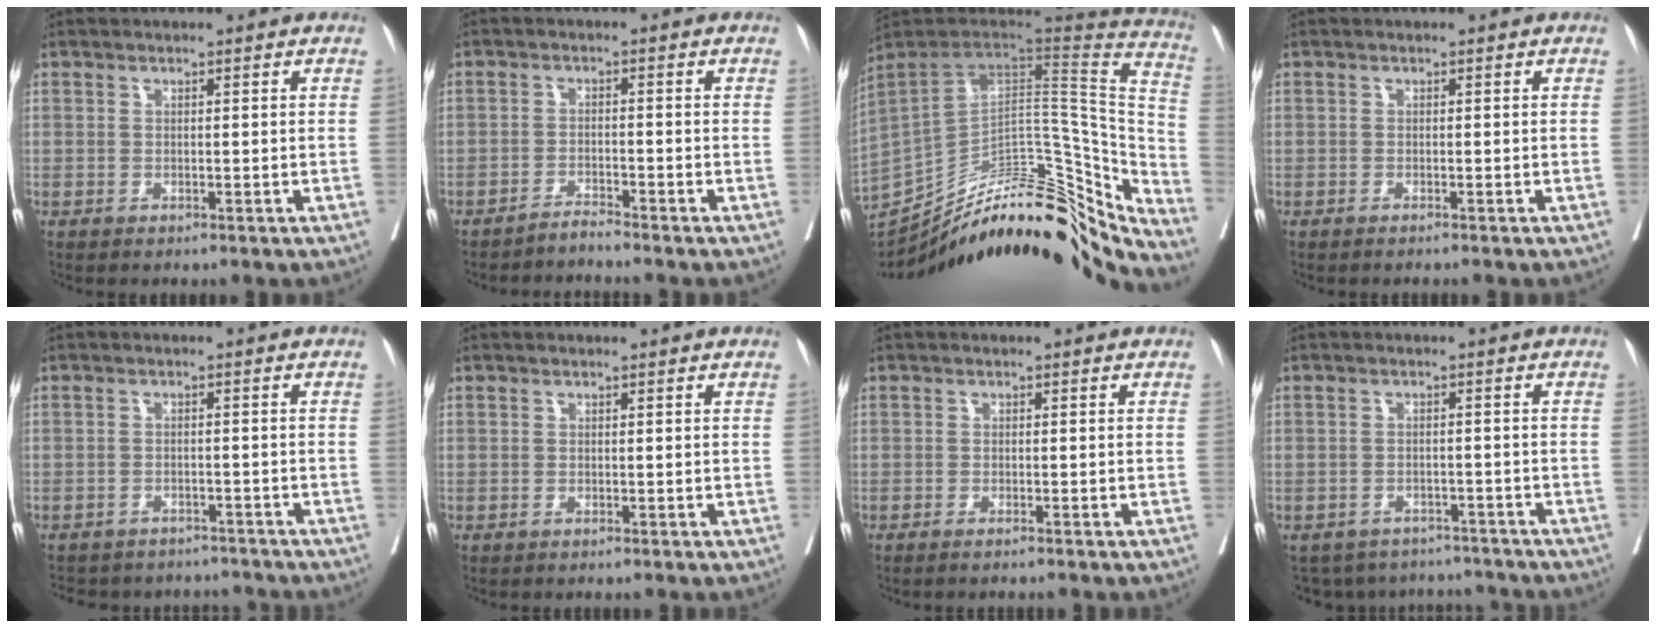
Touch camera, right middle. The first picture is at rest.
{"total": 2.0, "force": [-2.0, -0.5, 0.1], "torque": [0.001, -0.008, -0.038]}
{"total": 34.8, "force": [-27.3, 10.0, 19.1], "torque": [-0.265, -0.004, -0.391]}
{"total": 1.7, "force": [-1.5, -0.1, 0.8], "torque": [-0.012, -0.002, -0.019]}
{"total": 11.4, "force": [-10.5, 4.2, 2.1], "torque": [-0.044, 0.015, -0.124]}
{"total": 0.0}
{"total": 2.3, "force": [-2.0, -0.3, 1.2], "torque": [-0.014, 0.000, -0.026]}
{"total": 11.3, "force": [-10.4, 4.1, 1.4], "torque": [-0.027, 0.020, -0.126]}